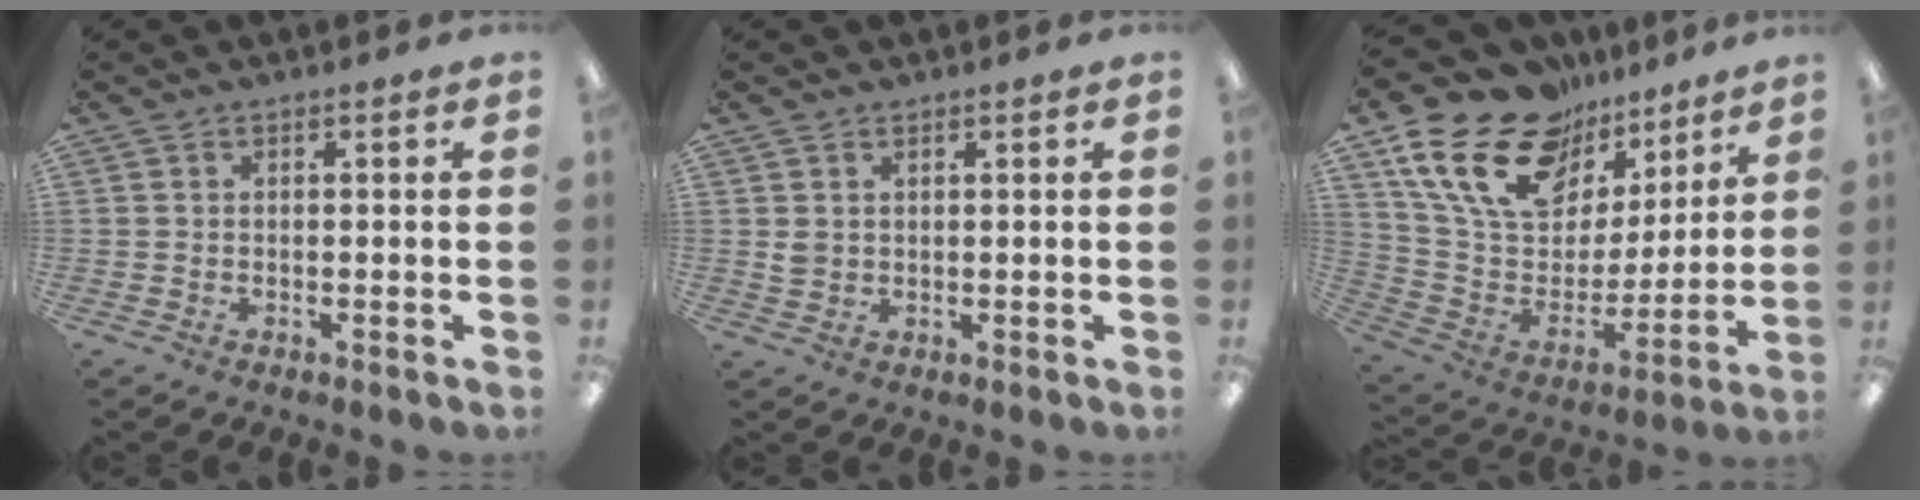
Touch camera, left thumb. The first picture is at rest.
{"total": 2.1, "force": [0.9, 1.7, 0.7], "torque": [-0.009, -0.001, 0.016]}
{"total": 21.1, "force": [13.8, 12.4, 10.1], "torque": [-0.187, -0.075, 0.257]}